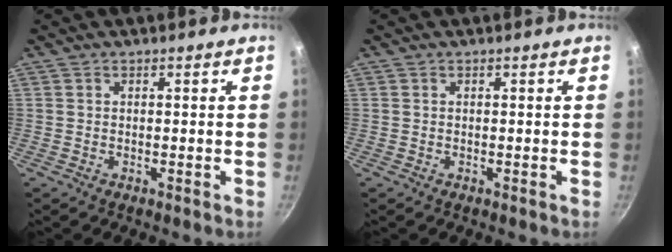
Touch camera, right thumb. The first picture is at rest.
{"total": 0.0}